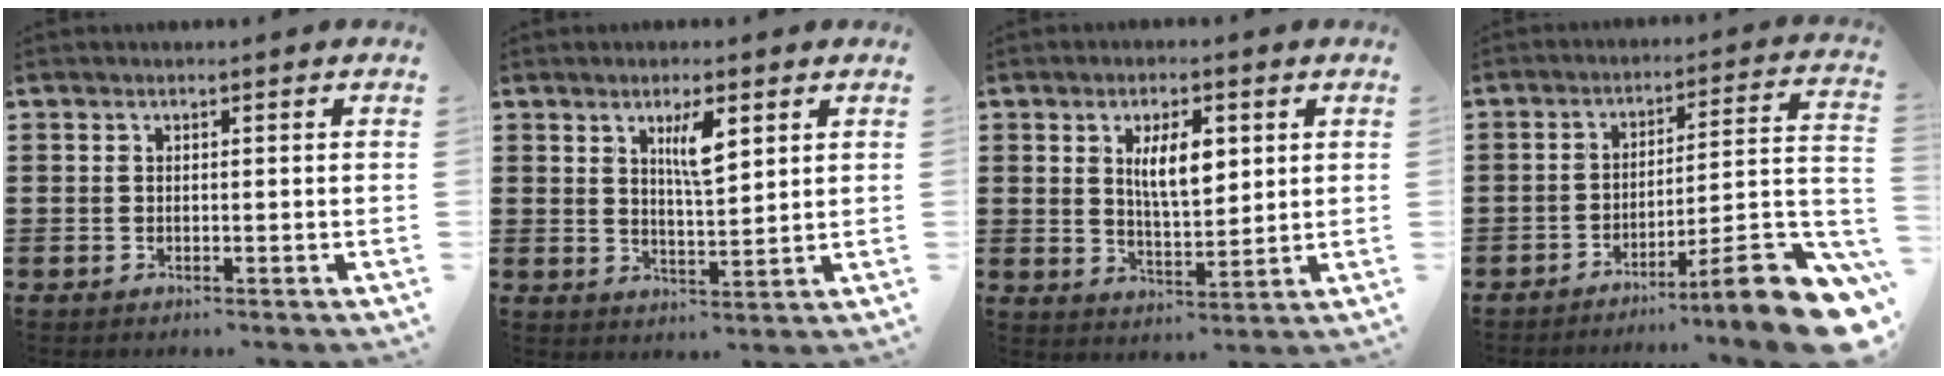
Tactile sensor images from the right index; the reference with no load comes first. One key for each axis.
{"total": 5.0, "fx": 2.3, "fy": 1.3, "fz": 4.2, "tx": -0.073, "ty": 0.000, "tz": 0.035}
{"total": 6.7, "fx": 2.1, "fy": 2.6, "fz": 5.8, "tx": -0.113, "ty": 0.004, "tz": 0.033}
{"total": 10.9, "fx": -7.2, "fy": 0.9, "fz": 8.1, "tx": -0.101, "ty": 0.002, "tz": -0.132}